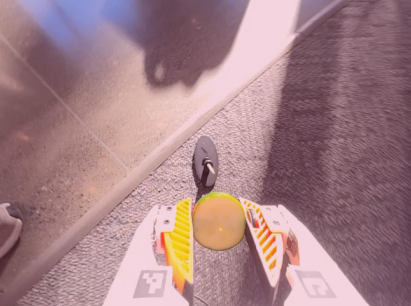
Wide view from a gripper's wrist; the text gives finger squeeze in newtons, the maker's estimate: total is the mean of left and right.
{"total": 9.3, "left": 9.7, "right": 8.9}